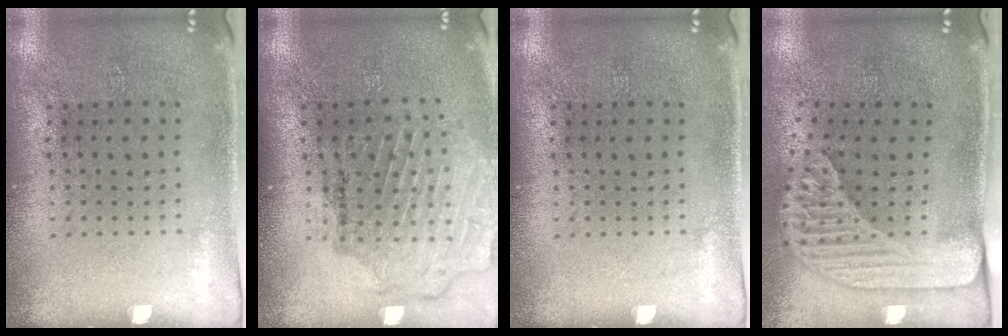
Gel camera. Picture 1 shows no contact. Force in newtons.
{"total": 1.6, "press": 1.6, "slide": 0.1}
{"total": 0.0}
{"total": 2.3, "press": 1.7, "slide": 1.5}